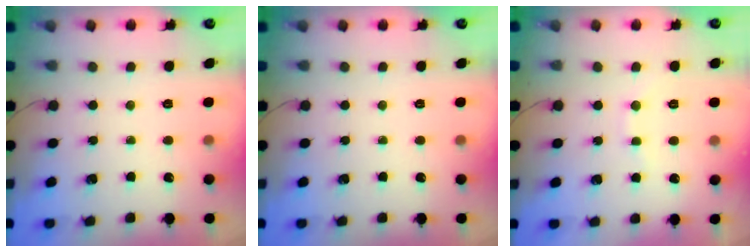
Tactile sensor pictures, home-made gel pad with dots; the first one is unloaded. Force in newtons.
{"total": 0.0}
{"total": 5.9, "press": 5.8, "slide": 1.2}